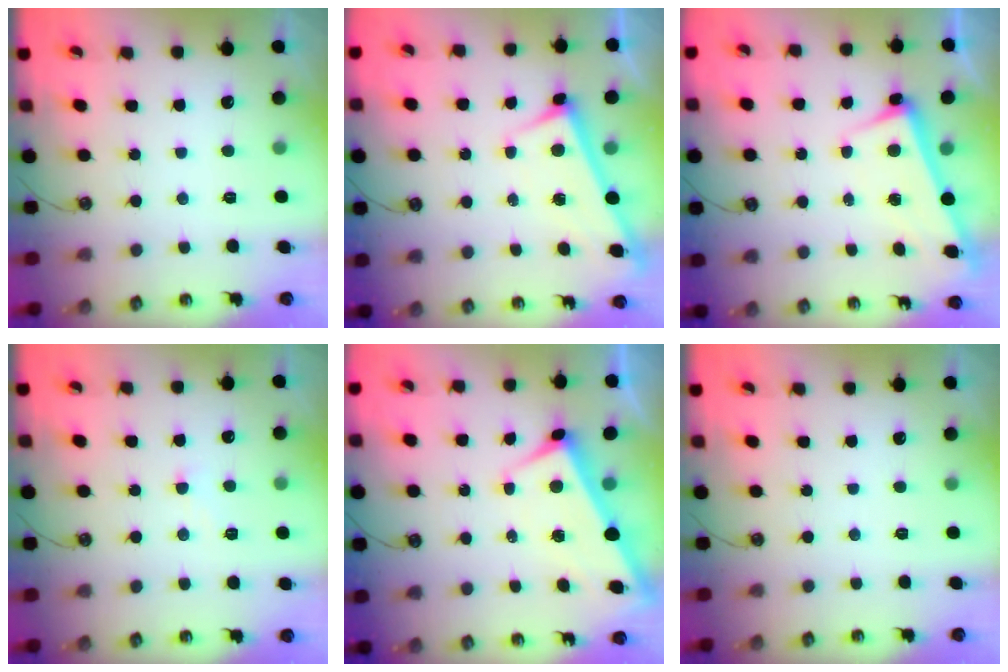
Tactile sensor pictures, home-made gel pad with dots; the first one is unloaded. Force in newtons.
{"total": 2.9, "press": 2.9, "slide": 0.1}
{"total": 2.6, "press": 2.5, "slide": 0.7}
{"total": 2.6, "press": 2.5, "slide": 0.6}
{"total": 2.6, "press": 2.5, "slide": 0.7}
{"total": 0.0}